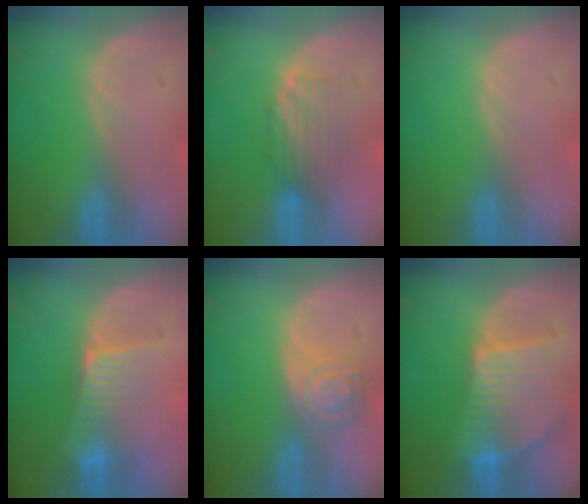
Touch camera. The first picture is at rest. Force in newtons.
{"total": 5.1, "press": 4.4, "slide": 2.6}
{"total": 0.0}
{"total": 6.3, "press": 5.5, "slide": 3.1}
{"total": 5.3, "press": 4.7, "slide": 2.3}
{"total": 9.4, "press": 8.2, "slide": 4.6}